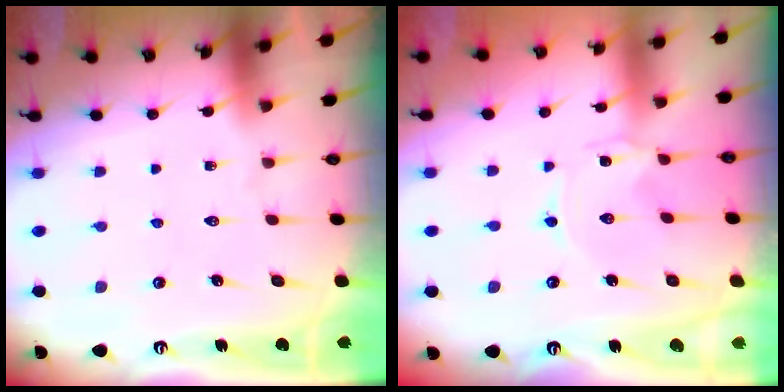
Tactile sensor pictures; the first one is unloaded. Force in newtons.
{"total": 0.0}